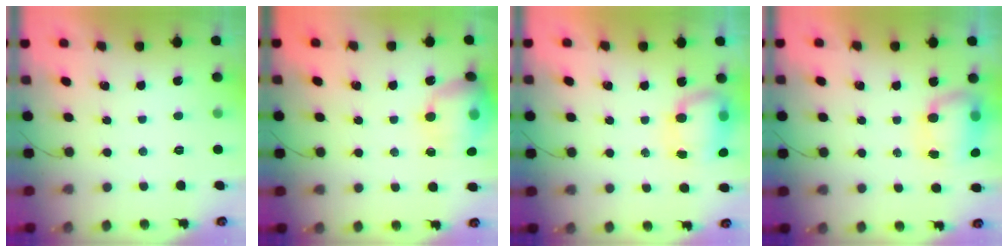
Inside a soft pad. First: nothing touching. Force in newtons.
{"total": 16.0, "press": 15.8, "slide": 2.6}
{"total": 8.7, "press": 8.6, "slide": 1.7}
{"total": 7.8, "press": 7.7, "slide": 0.9}